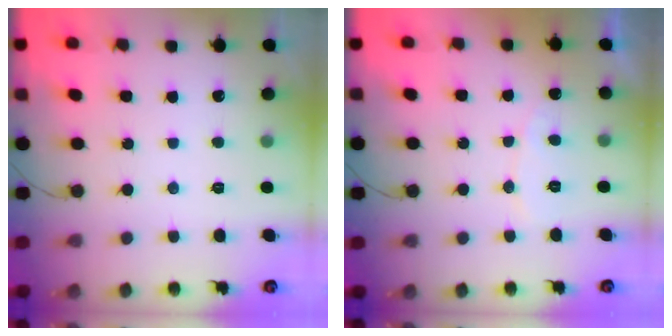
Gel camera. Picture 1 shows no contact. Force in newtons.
{"total": 5.4, "press": 5.4, "slide": 0.4}